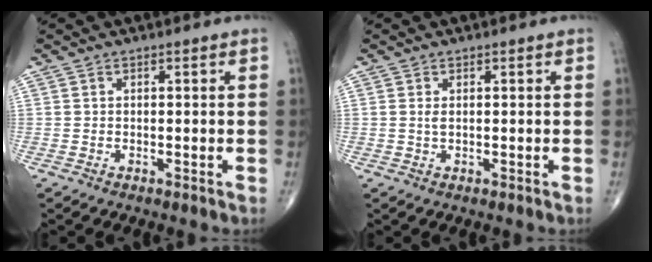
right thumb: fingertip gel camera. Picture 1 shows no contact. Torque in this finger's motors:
{"motor_torque": [0.53, 0.43, 0.56, 0.16, -0.01]}